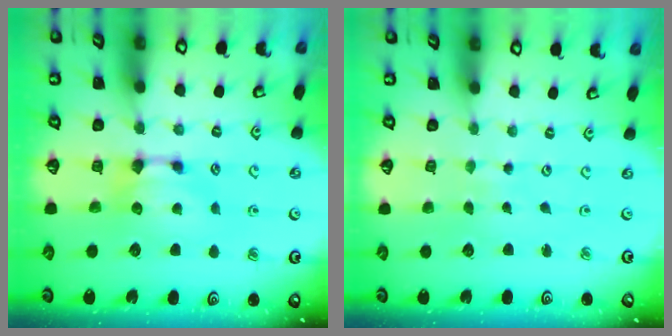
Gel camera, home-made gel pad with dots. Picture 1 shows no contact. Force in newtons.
{"total": 5.7, "press": 5.7, "slide": 0.2}